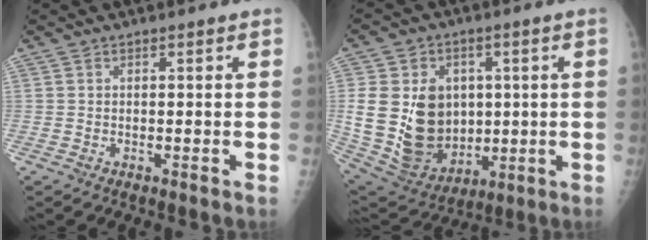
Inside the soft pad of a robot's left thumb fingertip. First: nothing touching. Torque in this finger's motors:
{"motor_torque": [0.49, 0.69, 1.79, -0.04, 0.49]}